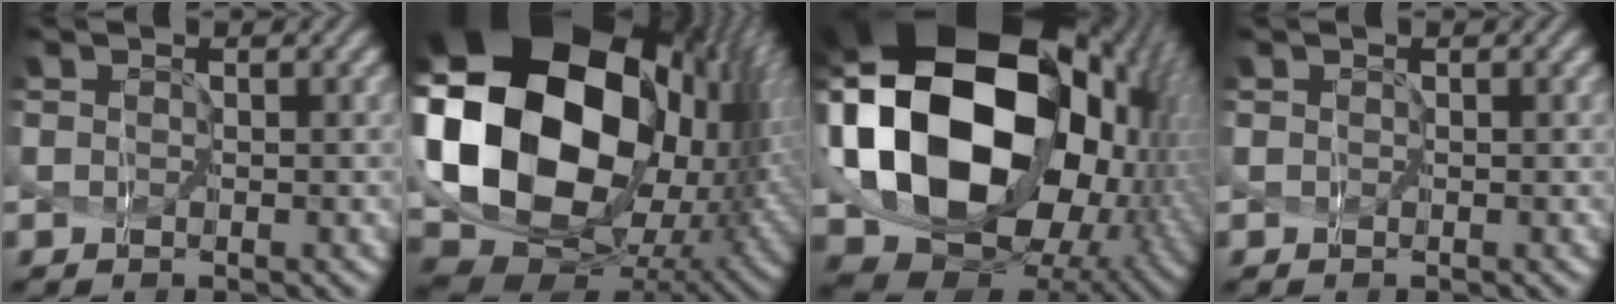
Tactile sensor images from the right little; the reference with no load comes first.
{"total": 22.7, "force": [4.4, 16.0, 15.4], "torque": [-0.349, -0.013, 0.097]}
{"total": 20.9, "force": [2.0, 15.1, 14.2], "torque": [-0.334, -0.013, 0.061]}
{"total": 0.0}